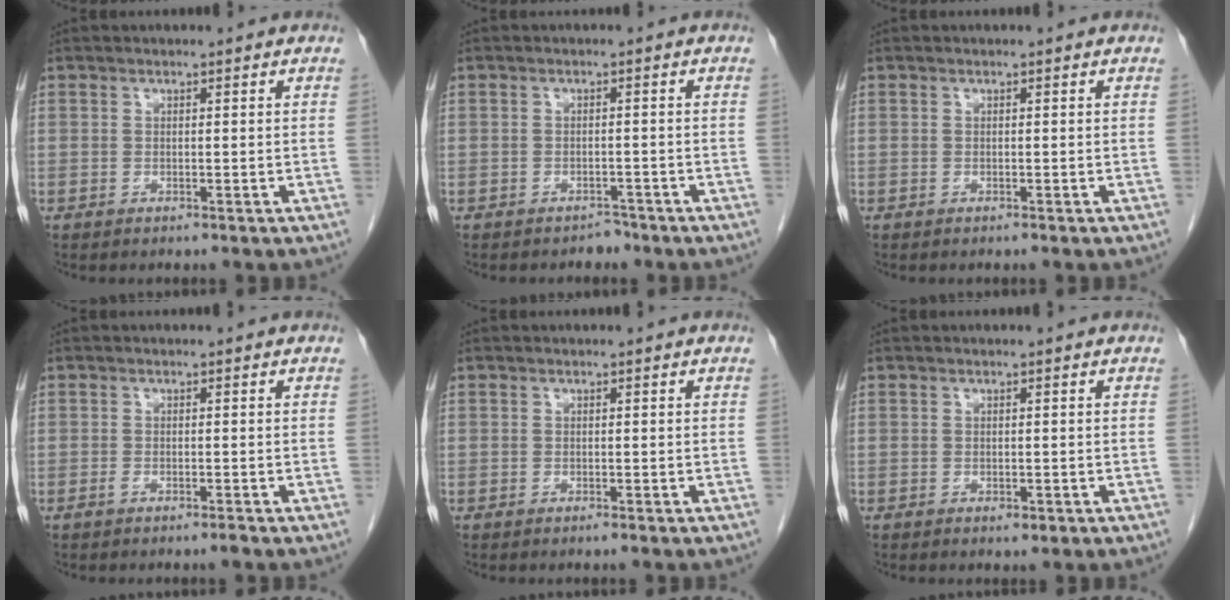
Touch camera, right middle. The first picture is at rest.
{"total": 1.5, "force": [-1.3, 0.8, 0.0], "torque": [-0.001, 0.002, -0.019]}
{"total": 0.0}
{"total": 1.2, "force": [-0.9, 0.0, 0.7], "torque": [-0.014, -0.001, -0.016]}
{"total": 0.0}
{"total": 0.9, "force": [-0.5, 0.4, 0.7], "torque": [-0.010, -0.001, -0.003]}